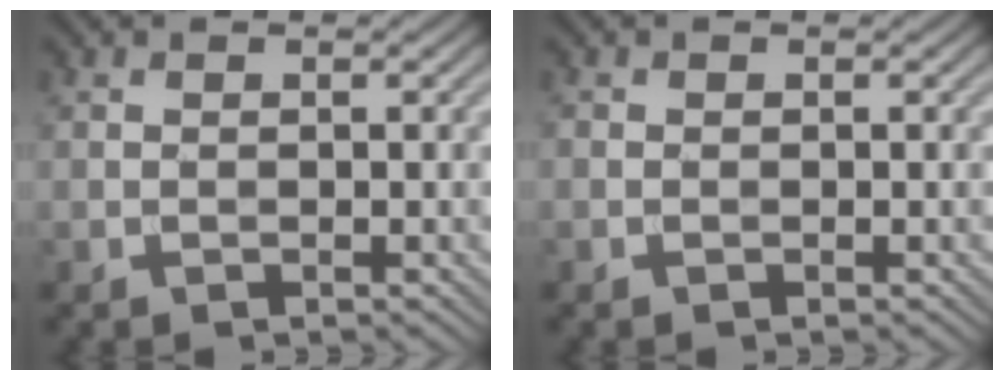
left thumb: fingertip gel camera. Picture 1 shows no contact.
{"total": 0.0}